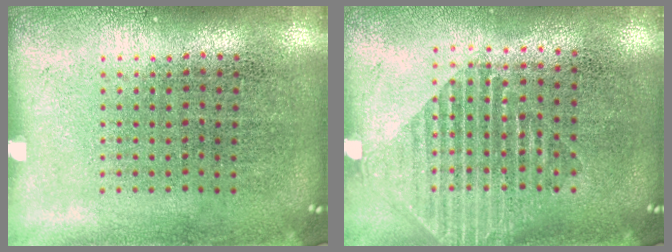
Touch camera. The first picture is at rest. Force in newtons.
{"total": 1.6, "press": 1.3, "slide": 0.8}